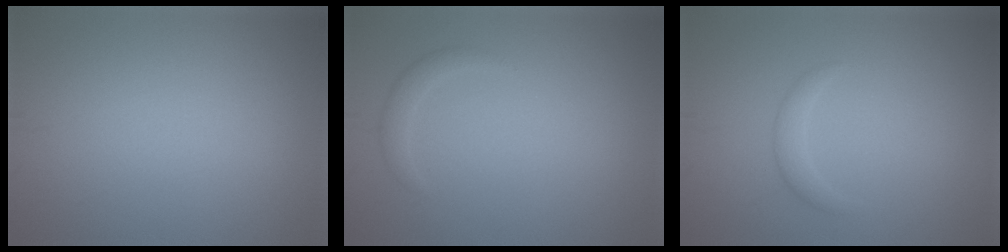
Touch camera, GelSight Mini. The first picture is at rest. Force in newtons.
{"total": 1.2, "press": 1.2, "slide": 0.1}
{"total": 1.3, "press": 1.3, "slide": 0.0}